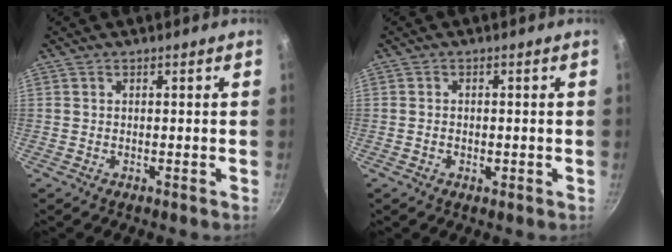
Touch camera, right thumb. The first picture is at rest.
{"total": 1.5, "force": [-0.4, 1.1, 0.9], "torque": [-0.013, 0.002, -0.007]}